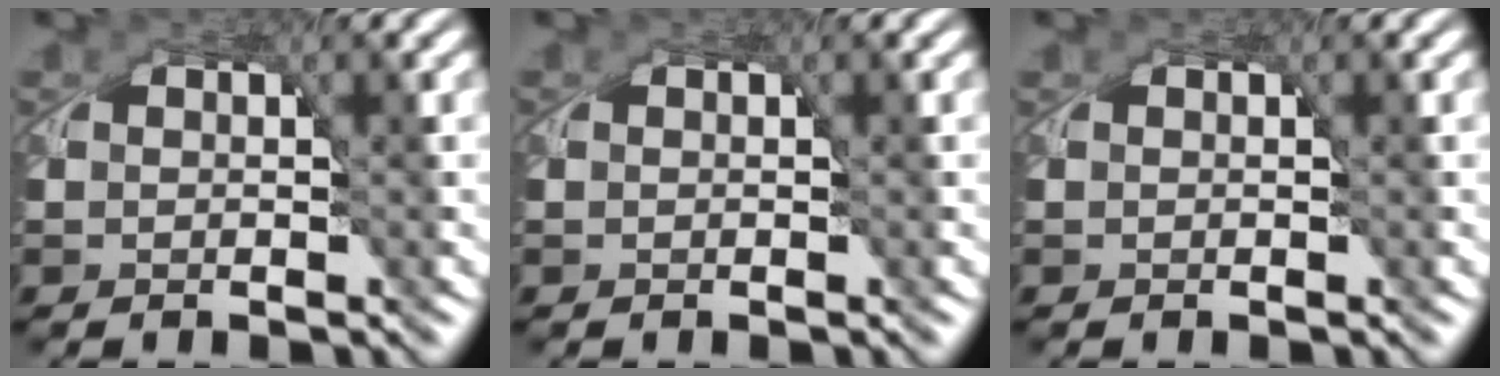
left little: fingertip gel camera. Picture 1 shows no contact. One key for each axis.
{"total": 0.0}
{"total": 0.0}